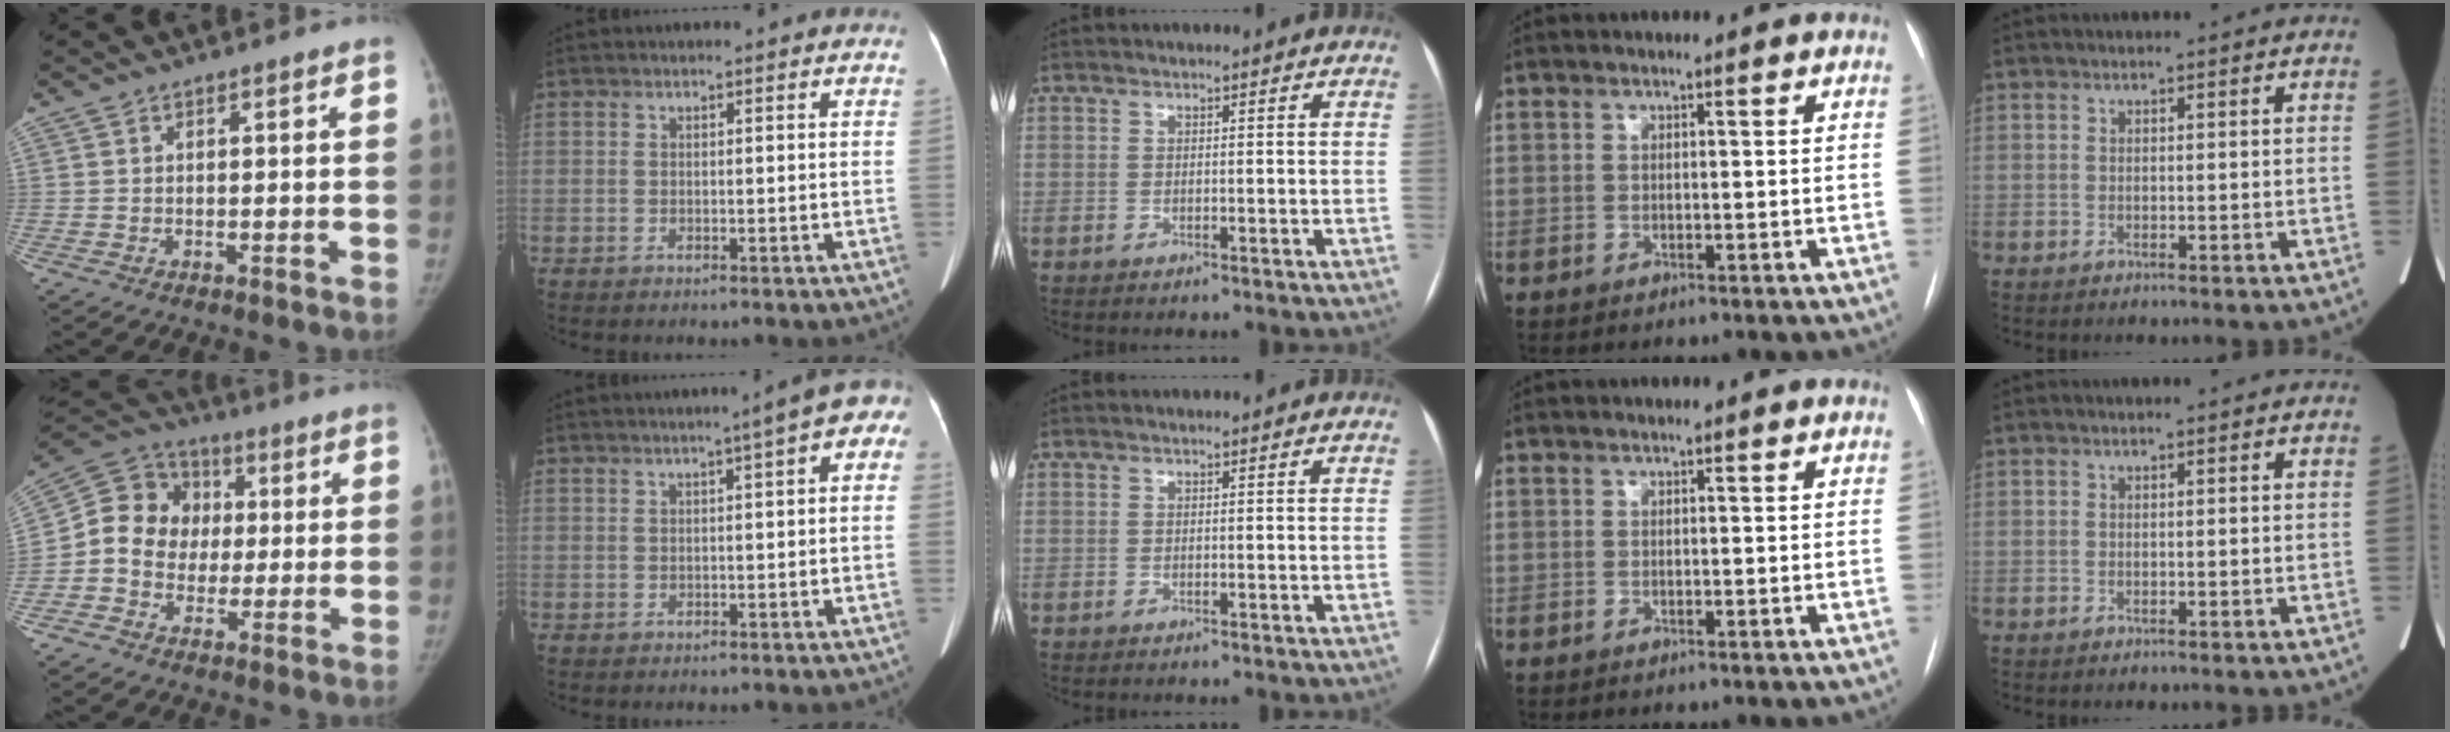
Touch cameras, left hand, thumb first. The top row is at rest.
{"thumb": {"total": 12.3, "force": [-0.1, 11.0, 5.5], "torque": [-0.075, 0.029, -0.013]}, "index": {"total": 6.4, "force": [3.0, 1.3, 5.5], "torque": [-0.058, 0.022, 0.021]}}